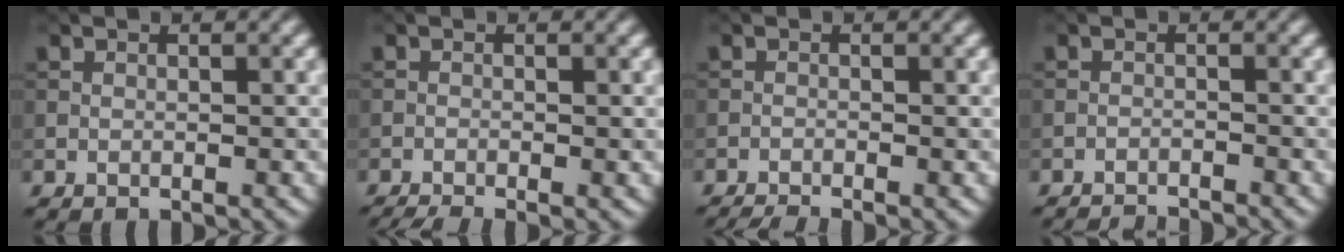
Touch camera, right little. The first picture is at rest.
{"total": 2.4, "force": [-1.8, 0.3, 1.5], "torque": [-0.028, -0.004, -0.038]}
{"total": 2.3, "force": [-1.9, 0.2, 1.2], "torque": [-0.024, -0.003, -0.041]}
{"total": 3.7, "force": [-3.6, 0.5, 0.9], "torque": [-0.014, -0.005, -0.055]}